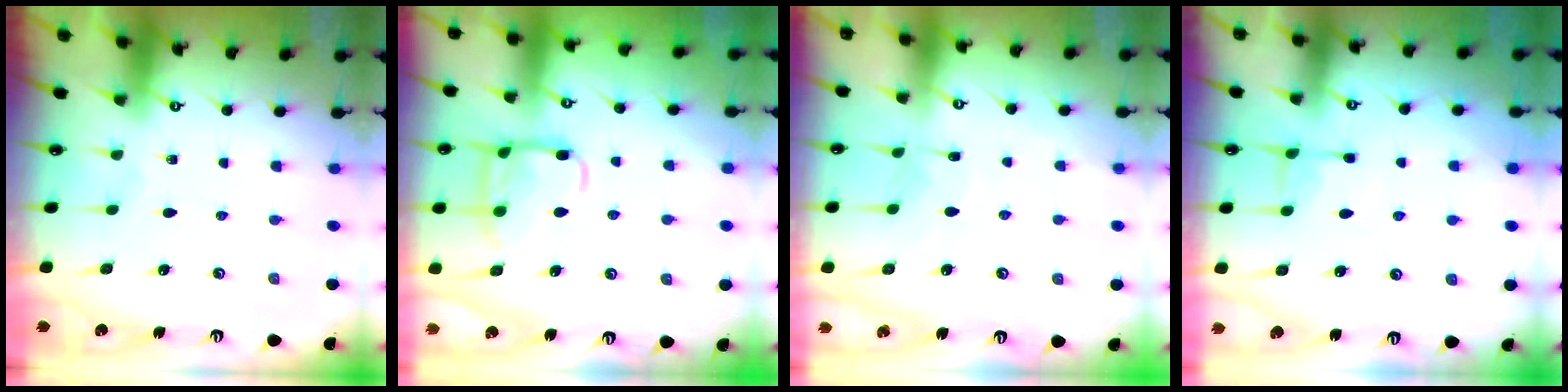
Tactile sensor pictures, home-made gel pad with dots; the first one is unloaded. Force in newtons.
{"total": 13.8, "press": 13.8, "slide": 1.3}
{"total": 6.1, "press": 6.1, "slide": 0.6}
{"total": 4.2, "press": 4.1, "slide": 0.9}